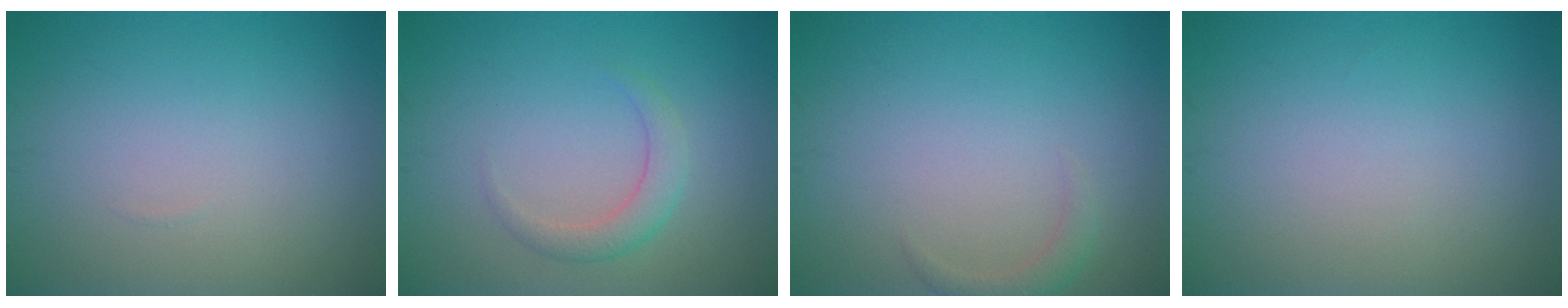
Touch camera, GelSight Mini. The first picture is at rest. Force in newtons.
{"total": 2.1, "press": 2.1, "slide": 0.1}
{"total": 1.3, "press": 1.3, "slide": 0.1}
{"total": 0.0}